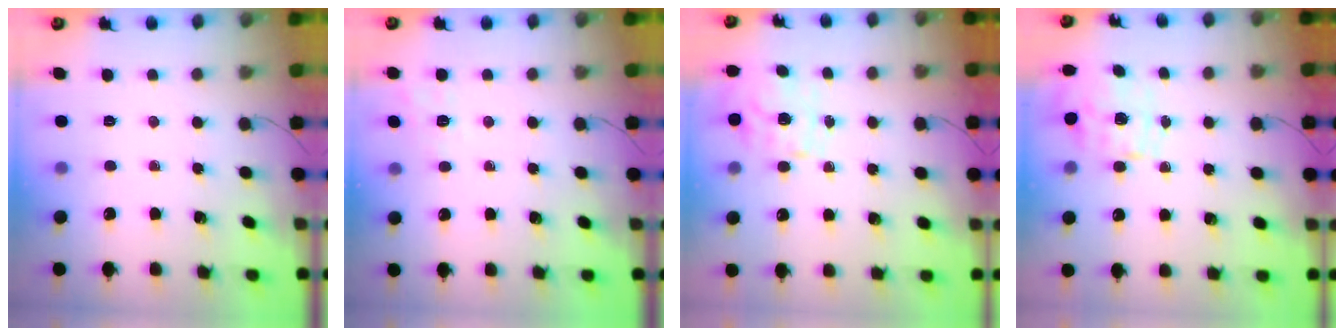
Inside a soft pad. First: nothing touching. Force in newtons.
{"total": 2.2, "press": 0.8, "slide": 2.1}
{"total": 1.3, "press": 1.1, "slide": 0.6}
{"total": 1.6, "press": 1.5, "slide": 0.6}